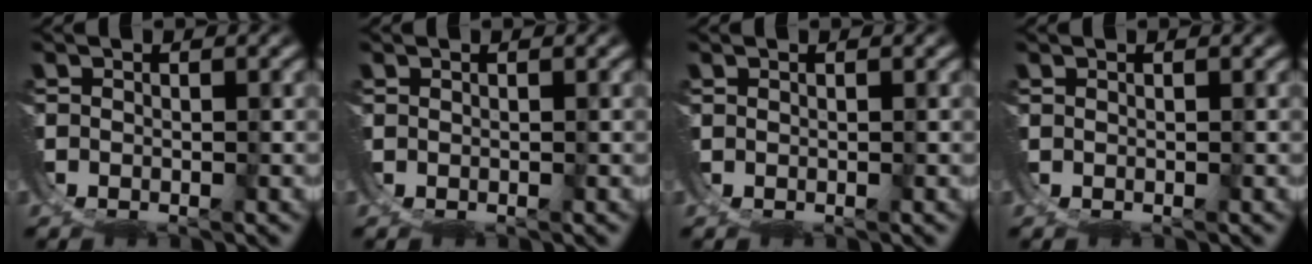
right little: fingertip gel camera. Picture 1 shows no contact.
{"total": 0.0}
{"total": 0.0}
{"total": 0.0}